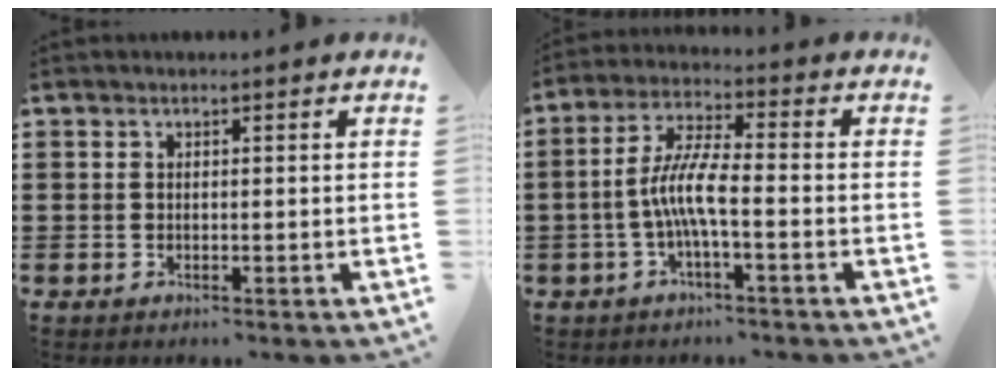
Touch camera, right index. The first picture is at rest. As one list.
[{"total": 7.1, "force": [-1.9, 1.2, 6.7], "torque": [-0.144, -0.006, -0.043]}]